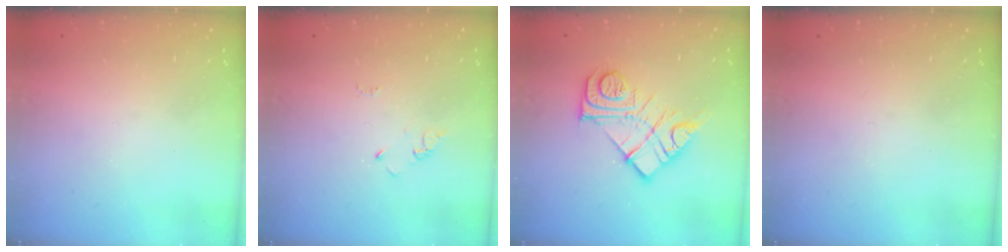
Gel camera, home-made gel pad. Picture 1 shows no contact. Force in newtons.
{"total": 2.9, "press": 2.9, "slide": 0.3}
{"total": 13.9, "press": 13.8, "slide": 0.9}
{"total": 0.0}